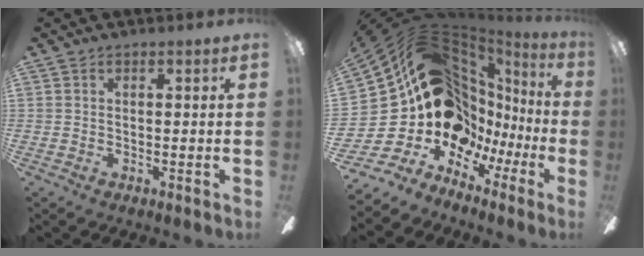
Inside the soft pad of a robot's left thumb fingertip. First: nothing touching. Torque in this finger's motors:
{"motor_torque": [0.69, 4.32, 1.26, 1.52, 0.14]}